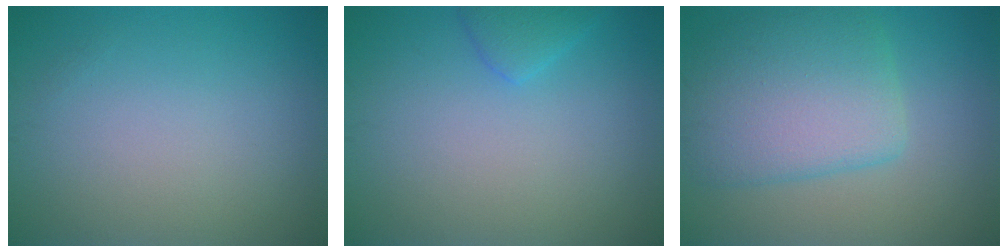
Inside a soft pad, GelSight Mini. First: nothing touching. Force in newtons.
{"total": 1.7, "press": 1.7, "slide": 0.1}
{"total": 7.0, "press": 7.0, "slide": 0.2}